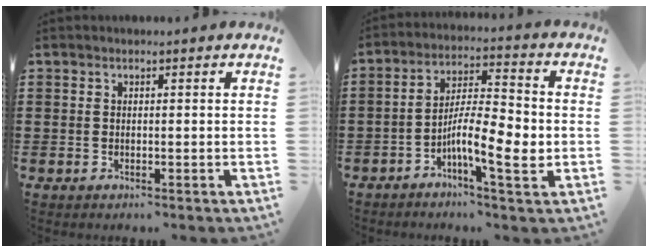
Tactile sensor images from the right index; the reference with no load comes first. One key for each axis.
{"total": 9.3, "fx": -3.0, "fy": 2.3, "fz": 8.5, "tx": -0.154, "ty": 0.002, "tz": -0.054}